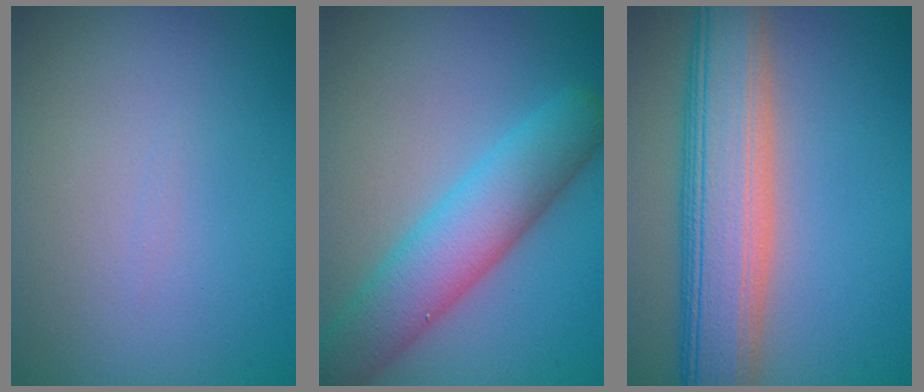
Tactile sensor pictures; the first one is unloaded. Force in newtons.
{"total": 6.5, "press": 6.5, "slide": 0.5}
{"total": 9.4, "press": 9.4, "slide": 0.4}